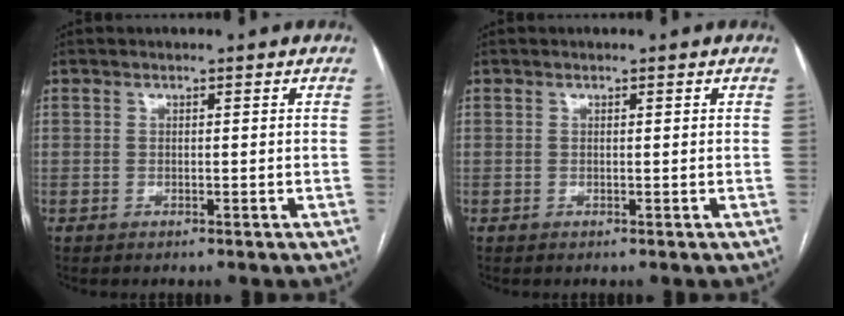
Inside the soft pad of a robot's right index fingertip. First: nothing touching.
{"total": 0.0}